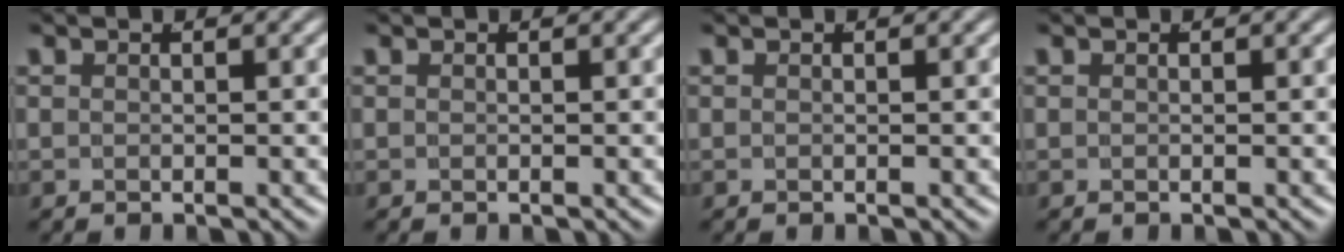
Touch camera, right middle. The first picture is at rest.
{"total": 0.0}
{"total": 0.0}
{"total": 0.0}